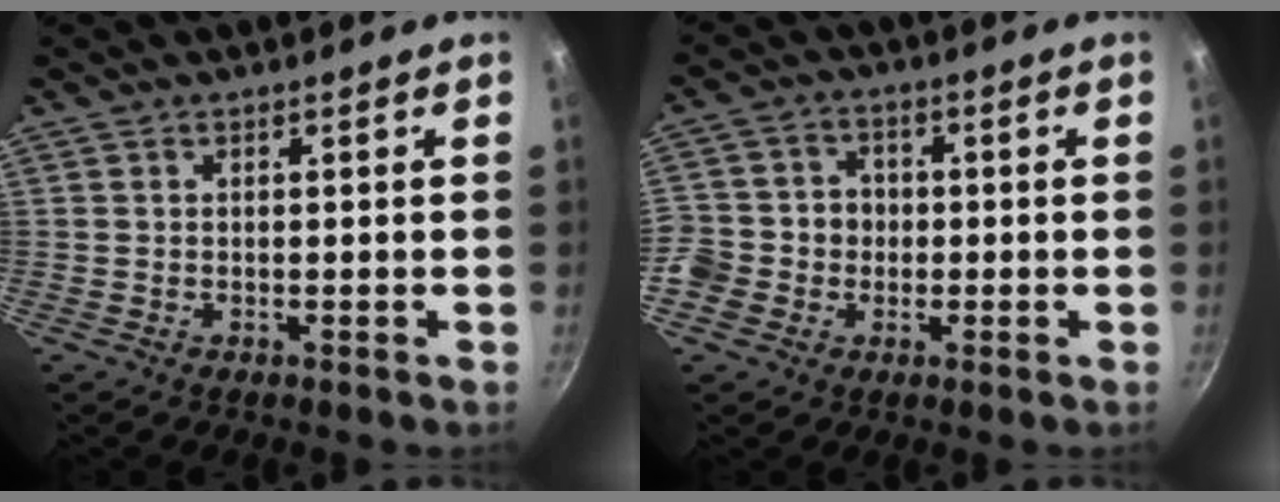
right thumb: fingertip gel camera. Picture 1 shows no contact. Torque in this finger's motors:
{"motor_torque": [0.43, 0.87, 0.57, 0.16, -0.02]}